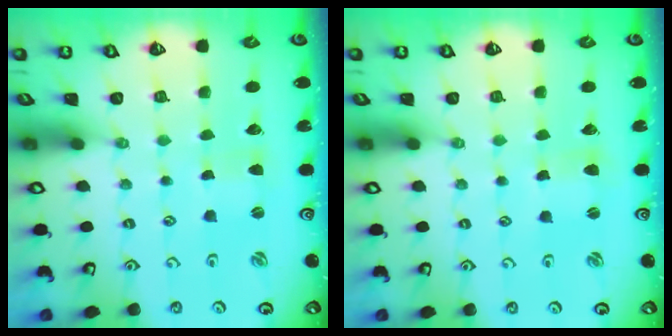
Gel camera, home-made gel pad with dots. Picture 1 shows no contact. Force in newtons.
{"total": 1.4, "press": 1.4, "slide": 0.3}